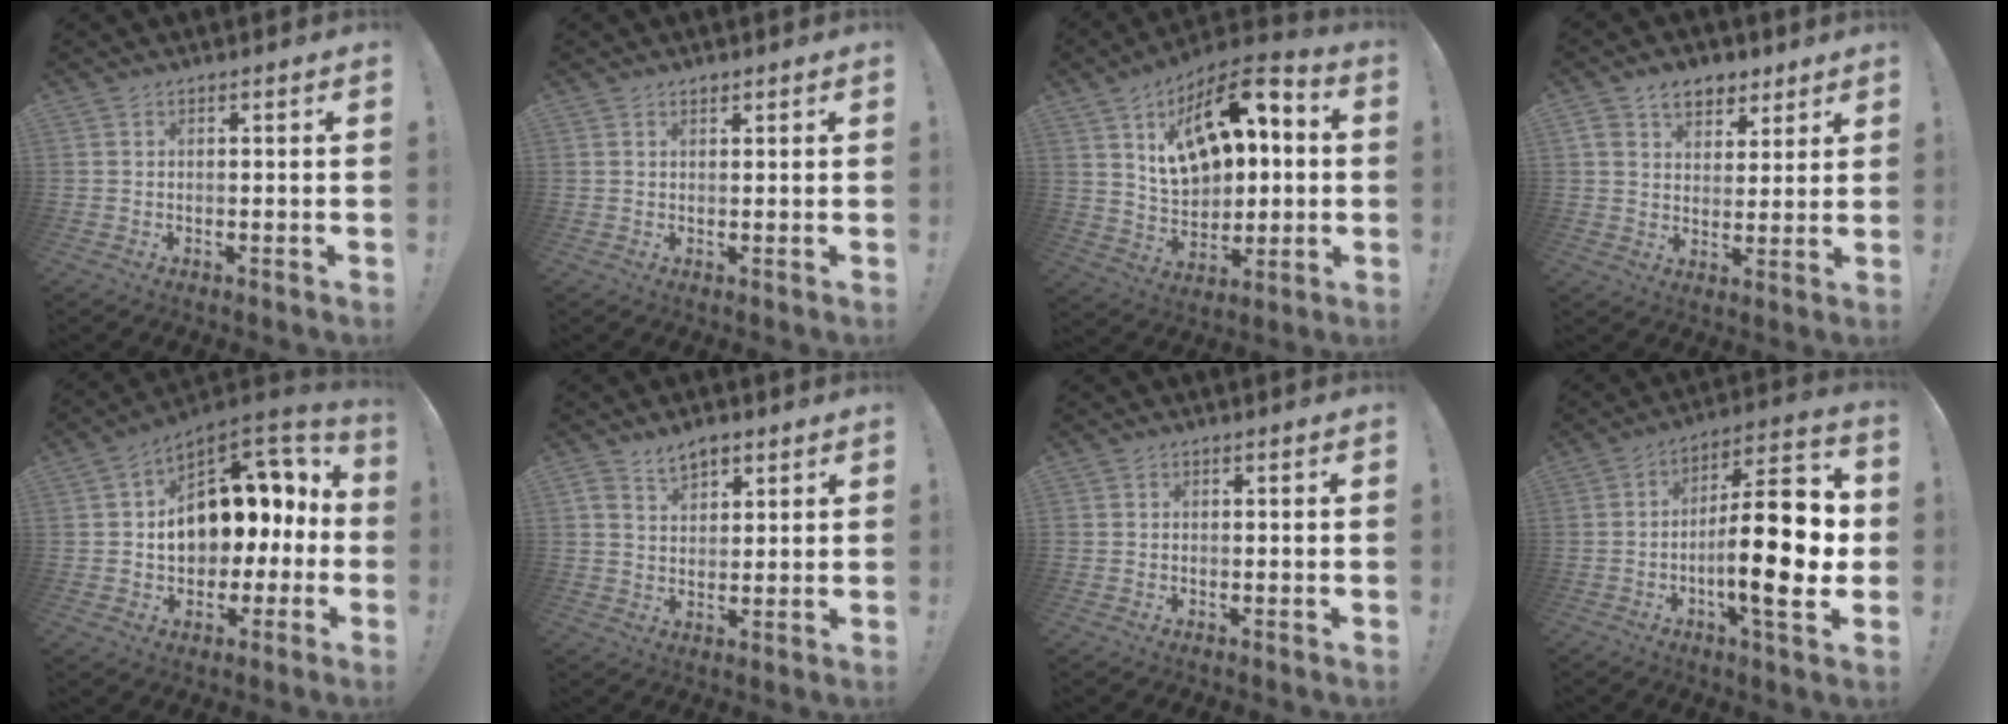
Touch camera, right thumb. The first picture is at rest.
{"total": 0.7, "force": [0.6, 0.4, 0.1], "torque": [0.003, -0.003, 0.011]}
{"total": 18.4, "force": [7.0, 11.3, 12.8], "torque": [-0.183, -0.032, 0.125]}
{"total": 8.8, "force": [5.2, 6.3, 3.5], "torque": [-0.046, -0.026, 0.098]}
{"total": 15.5, "force": [3.0, 11.0, 10.5], "torque": [-0.136, -0.015, 0.066]}
{"total": 6.0, "force": [3.9, 3.7, 2.6], "torque": [-0.042, -0.014, 0.073]}
{"total": 1.2, "force": [-0.1, 1.2, 0.0], "torque": [-0.001, 0.004, -0.001]}
{"total": 21.6, "force": [-3.2, 6.5, 20.4], "torque": [-0.319, 0.023, -0.052]}